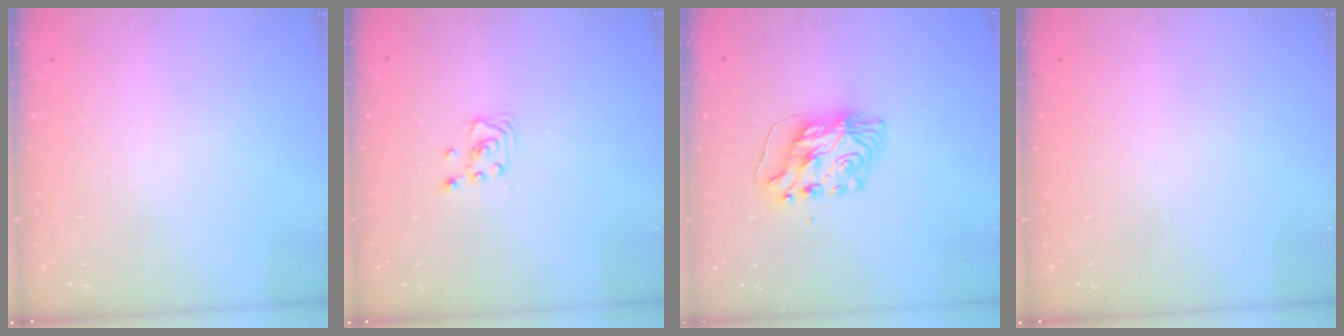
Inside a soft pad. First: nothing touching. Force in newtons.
{"total": 2.6, "press": 2.6, "slide": 0.2}
{"total": 9.3, "press": 9.3, "slide": 0.9}
{"total": 0.0}